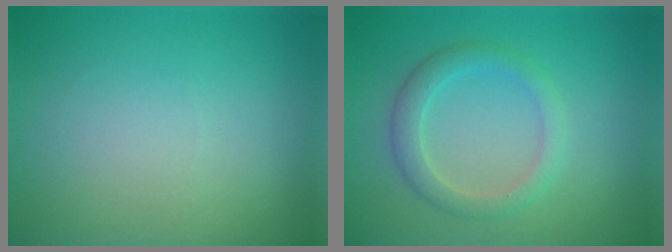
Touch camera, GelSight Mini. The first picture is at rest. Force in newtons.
{"total": 2.6, "press": 2.6, "slide": 0.1}